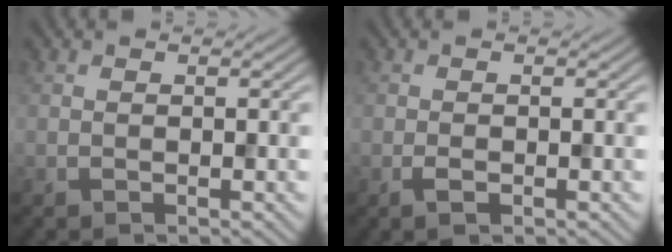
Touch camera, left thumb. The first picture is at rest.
{"total": 1.2, "force": [-0.6, 0.5, 1.0], "torque": [-0.023, -0.002, -0.011]}